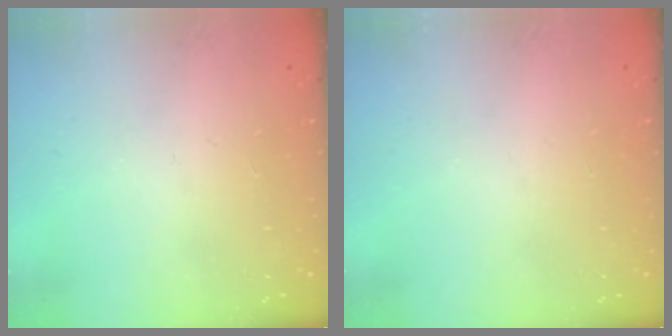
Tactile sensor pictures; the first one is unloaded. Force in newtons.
{"total": 0.0}